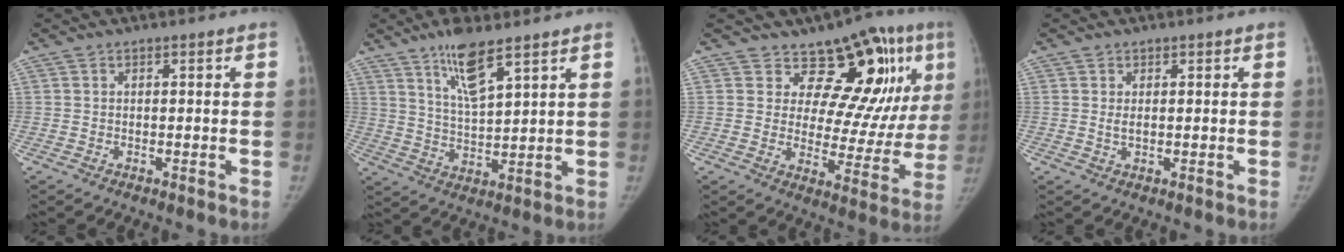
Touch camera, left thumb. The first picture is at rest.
{"total": 8.9, "force": [5.9, 1.9, 6.4], "torque": [-0.115, -0.037, 0.115]}
{"total": 16.8, "force": [9.1, 8.7, 11.1], "torque": [-0.074, -0.051, 0.121]}
{"total": 1.3, "force": [0.3, 0.8, 0.9], "torque": [-0.013, -0.004, 0.008]}